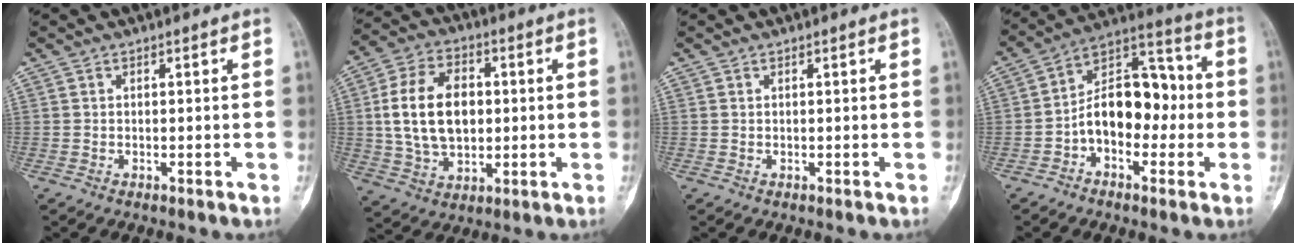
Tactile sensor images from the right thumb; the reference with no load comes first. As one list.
[{"total": 15.3, "force": [1.3, 10.2, 11.3], "torque": [-0.182, 0.008, 0.024]}, {"total": 0.0}, {"total": 14.1, "force": [-2.2, 9.0, 10.7], "torque": [-0.140, 0.051, -0.046]}]